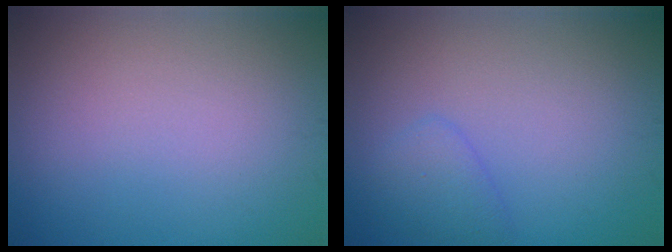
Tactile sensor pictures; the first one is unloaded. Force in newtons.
{"total": 1.8, "press": 1.8, "slide": 0.1}